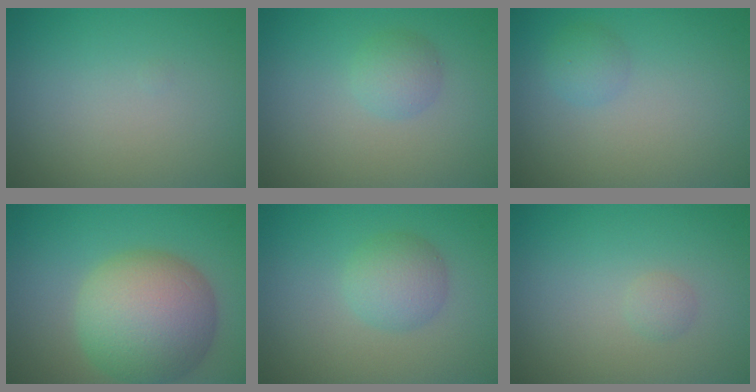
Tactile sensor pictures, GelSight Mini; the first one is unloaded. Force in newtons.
{"total": 1.9, "press": 1.9, "slide": 0.1}
{"total": 1.4, "press": 1.3, "slide": 0.2}
{"total": 9.7, "press": 9.7, "slide": 0.5}
{"total": 2.9, "press": 2.9, "slide": 0.1}
{"total": 0.8, "press": 0.8, "slide": 0.1}